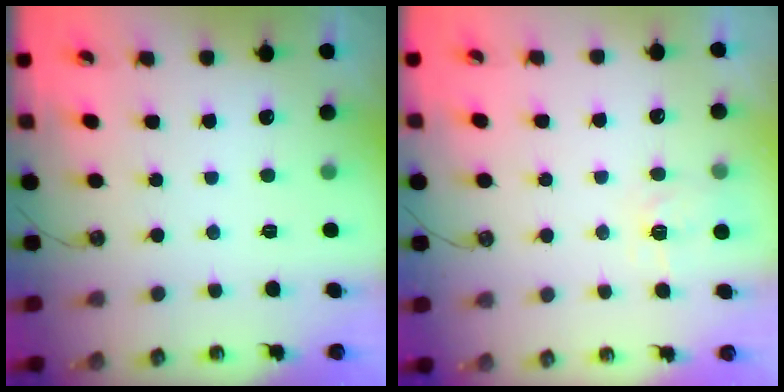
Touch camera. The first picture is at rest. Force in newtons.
{"total": 4.7, "press": 4.6, "slide": 0.7}